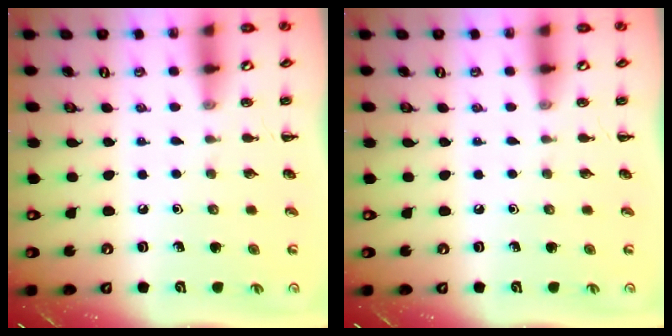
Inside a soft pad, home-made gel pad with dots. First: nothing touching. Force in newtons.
{"total": 0.0}